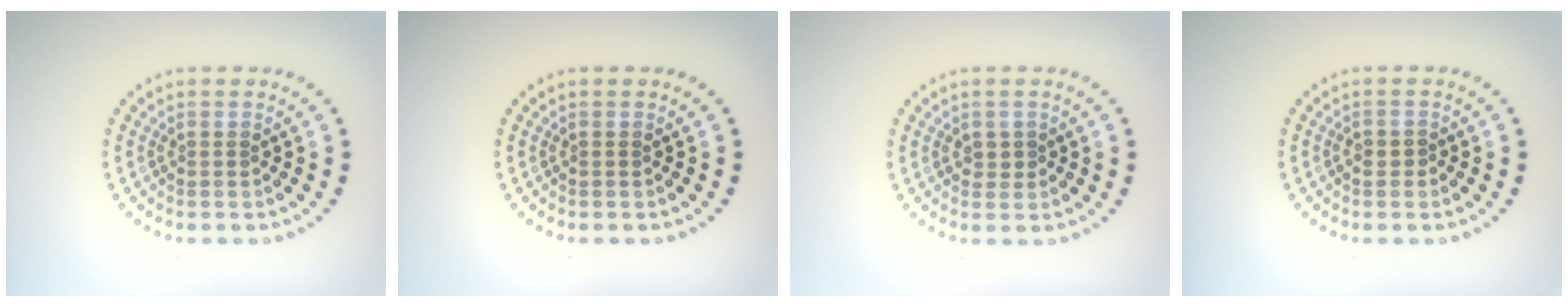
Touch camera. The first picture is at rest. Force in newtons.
{"total": 0.0}
{"total": 0.7, "press": 0.7, "slide": 0.2}
{"total": 0.6, "press": 0.6, "slide": 0.3}